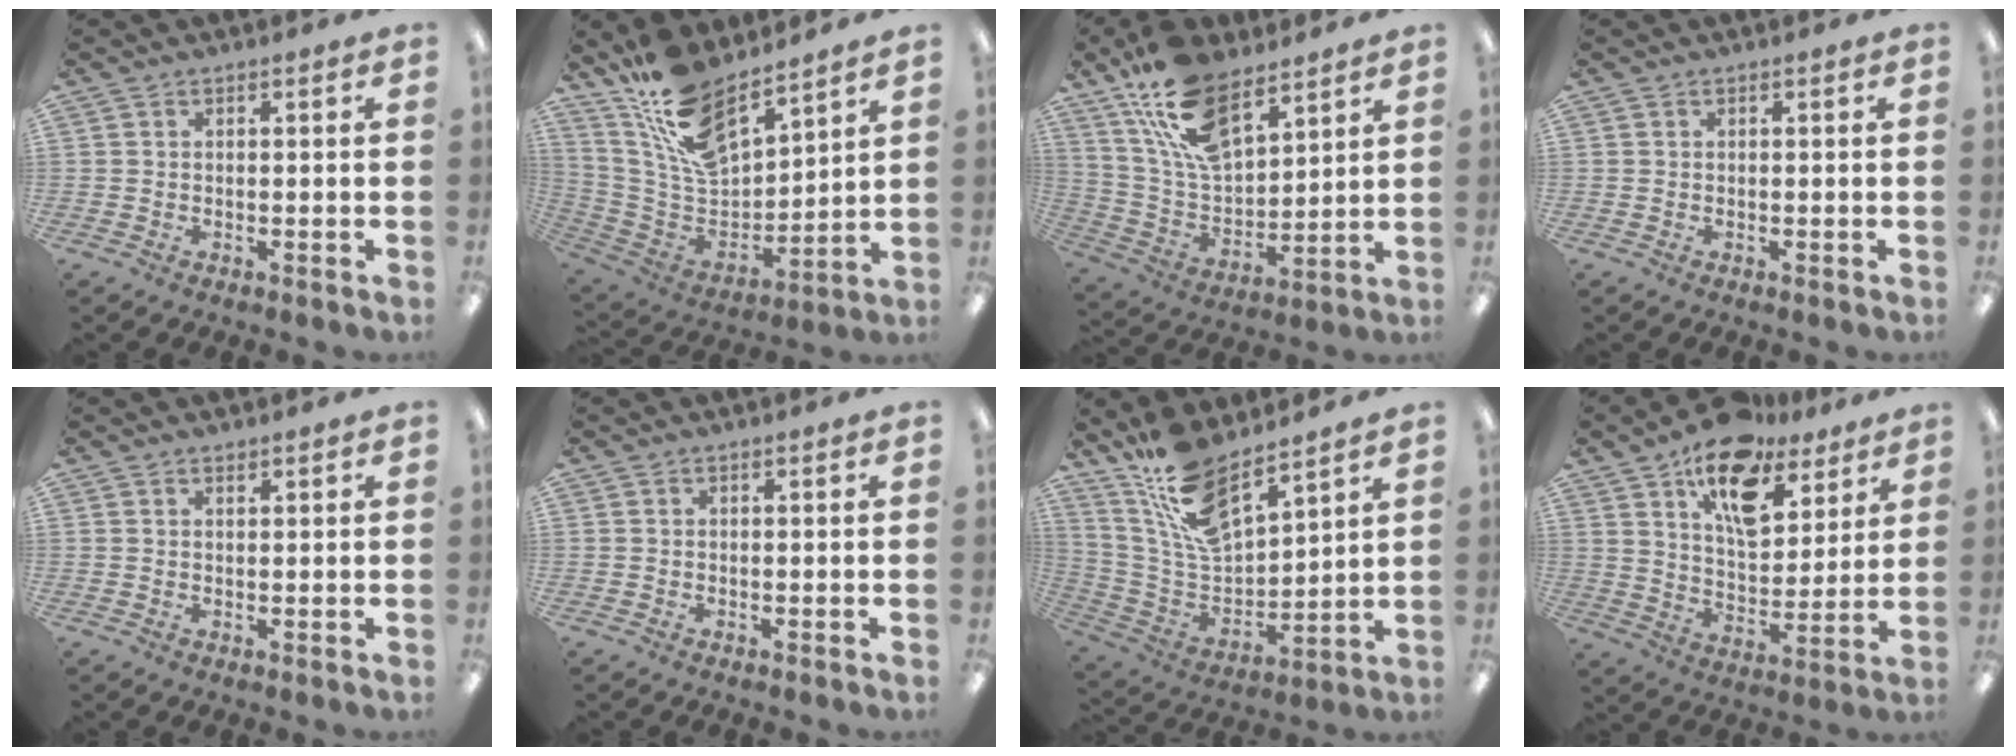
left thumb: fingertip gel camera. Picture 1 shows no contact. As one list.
[{"total": 16.6, "force": [13.0, 6.3, 8.2], "torque": [-0.187, -0.081, 0.237]}, {"total": 18.4, "force": [11.6, 8.9, 11.2], "torque": [-0.238, -0.050, 0.211]}, {"total": 0.0}, {"total": 0.8, "force": [0.8, 0.2, 0.2], "torque": [-0.004, -0.001, 0.015]}, {"total": 0.0}, {"total": 15.0, "force": [11.8, 4.7, 8.0], "torque": [-0.184, -0.068, 0.217]}, {"total": 16.7, "force": [11.3, 8.5, 8.8], "torque": [-0.136, -0.061, 0.197]}]